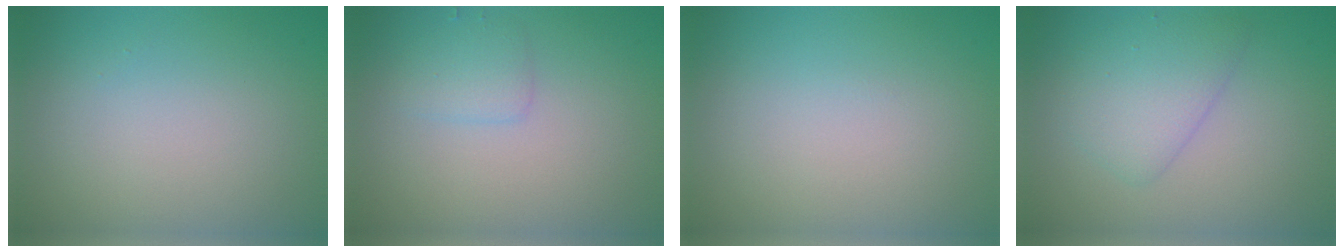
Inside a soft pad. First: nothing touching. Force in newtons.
{"total": 1.5, "press": 1.5, "slide": 0.2}
{"total": 0.0}
{"total": 3.3, "press": 3.3, "slide": 0.1}